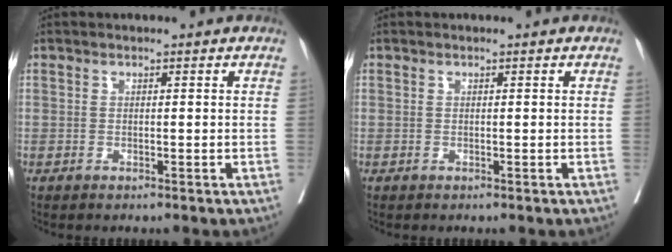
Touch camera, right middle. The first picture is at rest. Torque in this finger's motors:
{"motor_torque": [0.05, -0.53, 0.00, 0.00]}